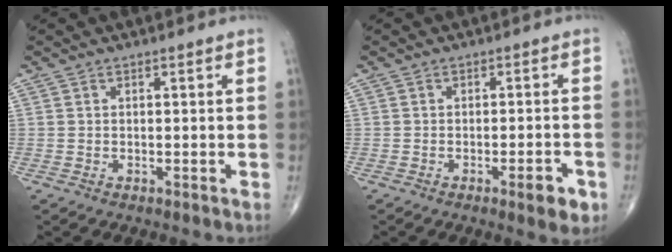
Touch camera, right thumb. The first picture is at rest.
{"total": 4.8, "force": [-2.3, 1.3, 4.0], "torque": [-0.047, 0.006, -0.028]}